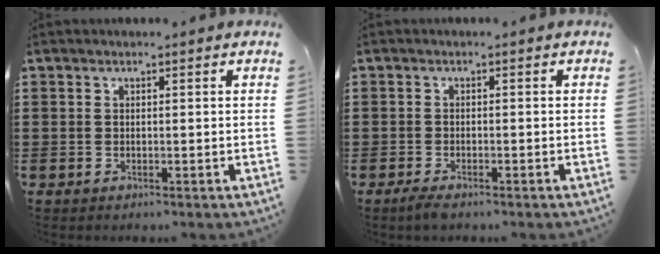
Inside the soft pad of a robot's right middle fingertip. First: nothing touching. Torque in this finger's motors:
{"motor_torque": [1.09, 0.49, 0.23, 0.05]}